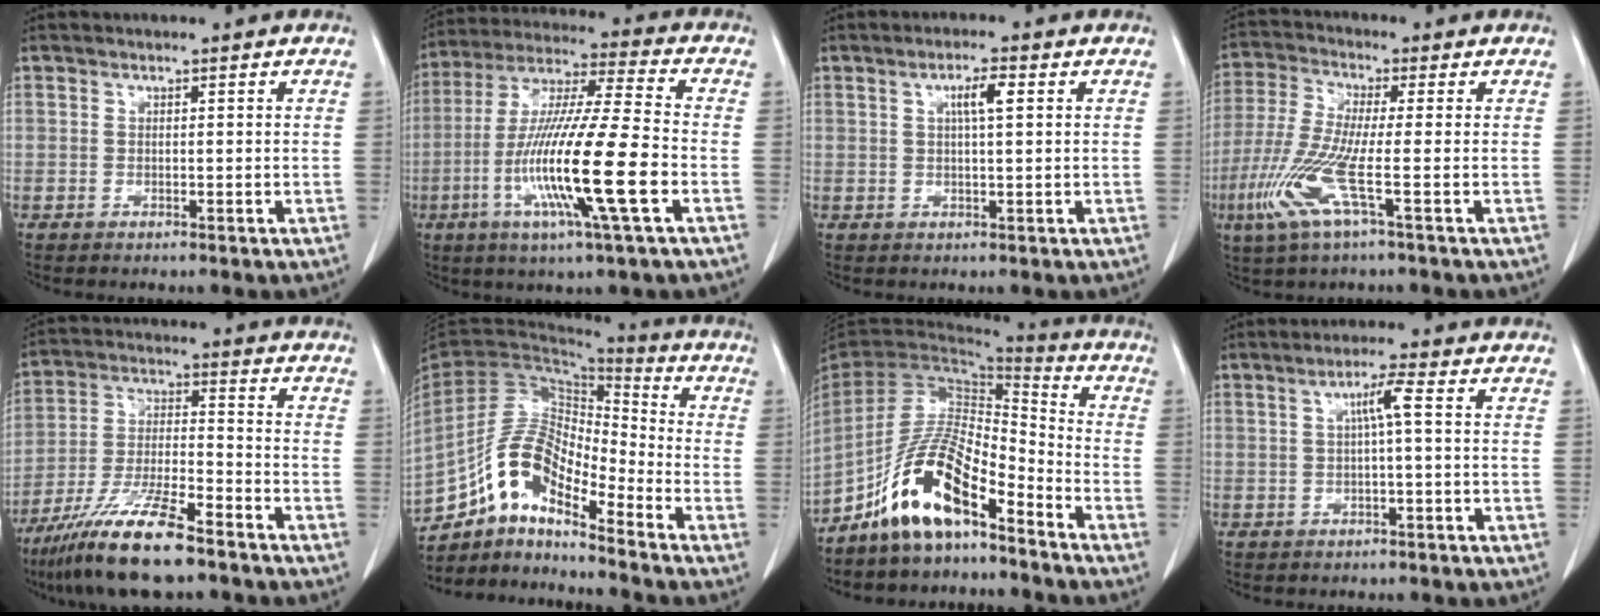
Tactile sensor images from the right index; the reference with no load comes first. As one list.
[{"total": 18.0, "force": [-5.2, 0.0, 17.2], "torque": [-0.337, -0.017, -0.100]}, {"total": 3.3, "force": [1.0, 0.4, 3.2], "torque": [-0.057, 0.003, 0.018]}, {"total": 9.7, "force": [-3.4, 0.5, 9.1], "torque": [-0.203, -0.019, -0.075]}, {"total": 13.9, "force": [-10.0, 1.7, 9.4], "torque": [-0.189, -0.023, -0.183]}, {"total": 12.1, "force": [-8.7, 3.6, 7.6], "torque": [-0.149, 0.035, -0.158]}, {"total": 12.7, "force": [-8.5, 3.4, 8.8], "torque": [-0.179, 0.018, -0.159]}, {"total": 3.4, "force": [0.4, -0.2, 3.3], "torque": [-0.060, 0.009, 0.009]}]